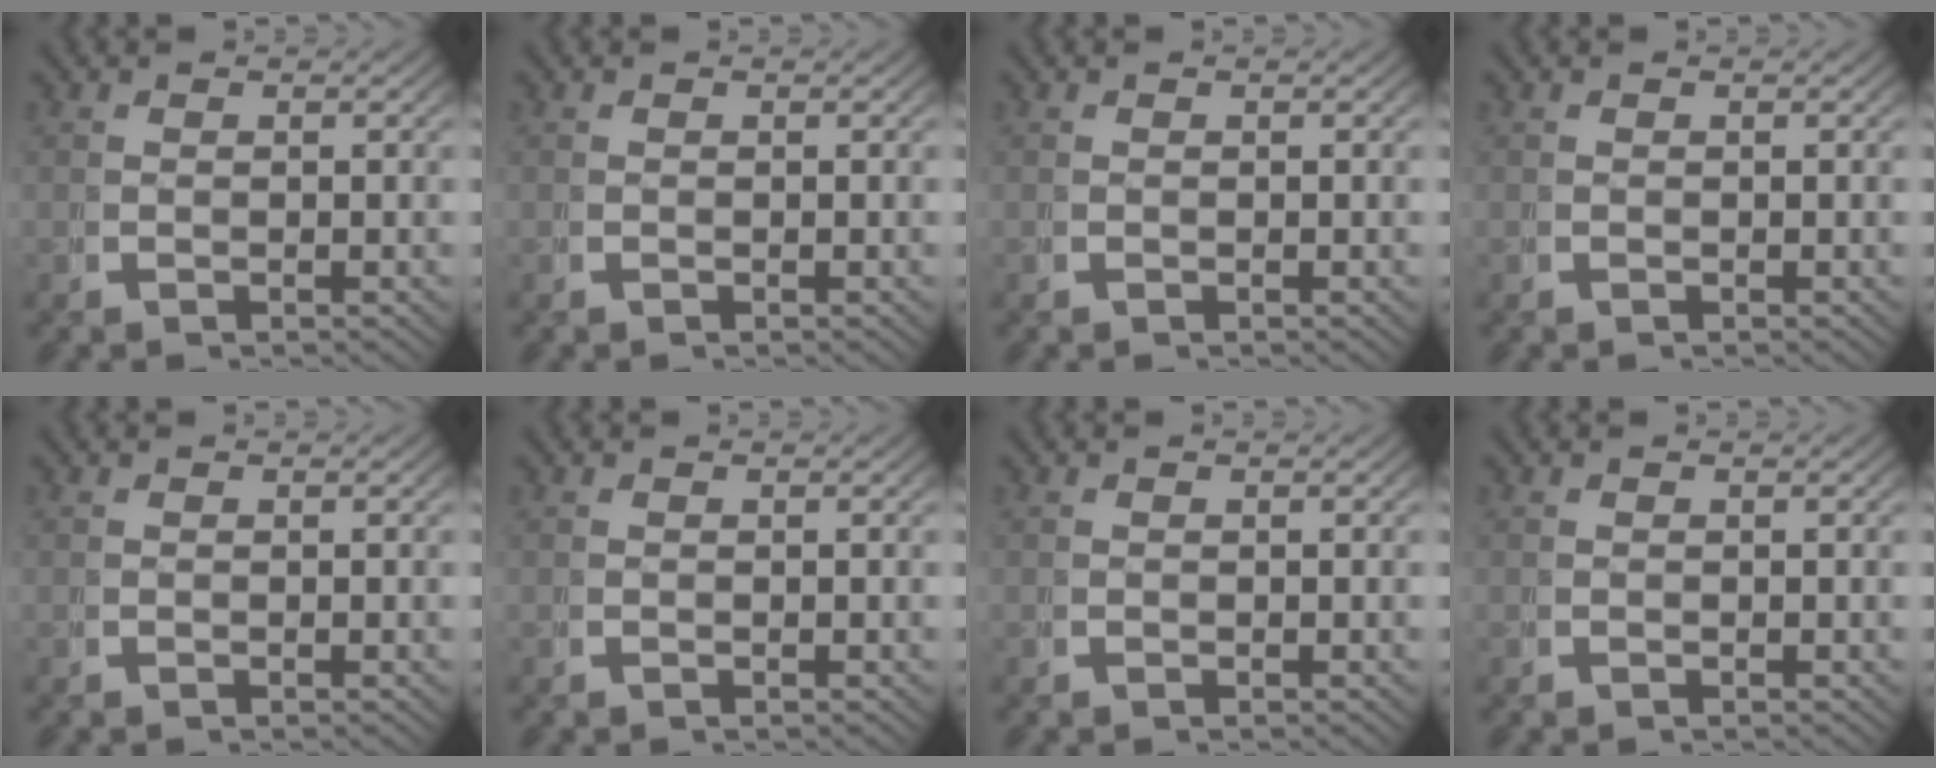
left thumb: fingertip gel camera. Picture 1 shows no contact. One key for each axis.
{"total": 0.0}
{"total": 0.0}
{"total": 0.0}
{"total": 0.0}
{"total": 0.0}
{"total": 0.0}
{"total": 0.0}